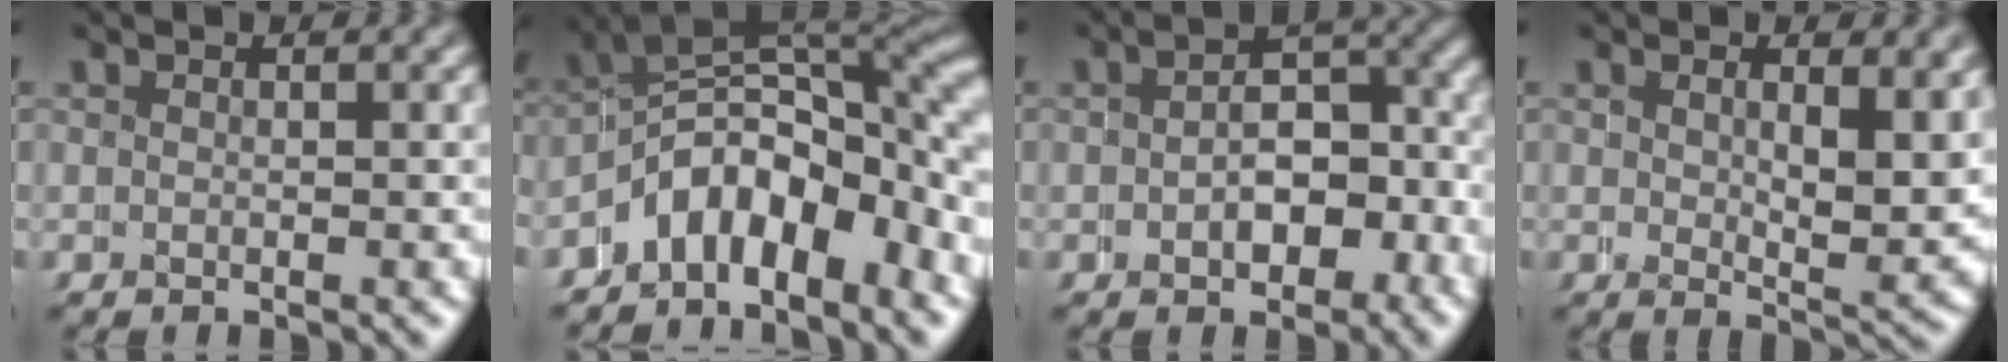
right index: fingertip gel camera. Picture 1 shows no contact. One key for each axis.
{"total": 11.2, "fx": -1.8, "fy": 7.2, "fz": 8.3, "tx": -0.125, "ty": -0.010, "tz": -0.032}
{"total": 4.9, "fx": -1.1, "fy": 2.9, "fz": 3.9, "tx": -0.044, "ty": 0.001, "tz": -0.014}
{"total": 3.4, "fx": 1.4, "fy": 0.1, "fz": 3.1, "tx": -0.048, "ty": -0.012, "tz": 0.027}